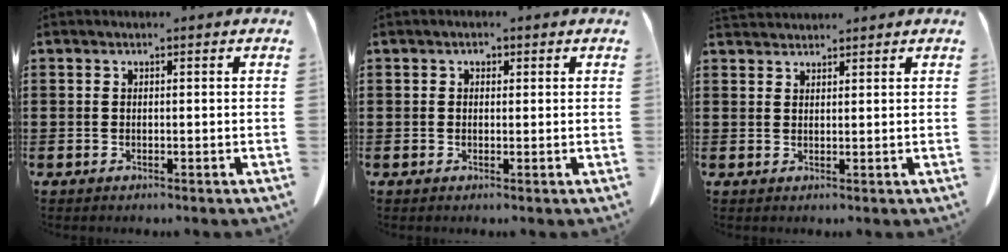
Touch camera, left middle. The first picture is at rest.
{"total": 1.0, "force": [0.3, 0.7, 0.5], "torque": [-0.014, 0.005, 0.007]}
{"total": 2.0, "force": [2.0, 0.3, 0.1], "torque": [-0.008, -0.003, 0.041]}